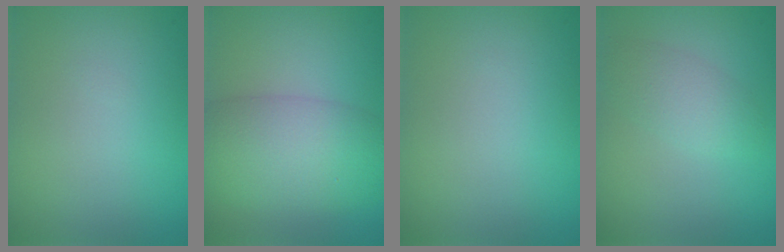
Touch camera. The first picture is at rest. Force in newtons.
{"total": 6.8, "press": 6.8, "slide": 0.4}
{"total": 0.0}
{"total": 2.3, "press": 2.3, "slide": 0.2}